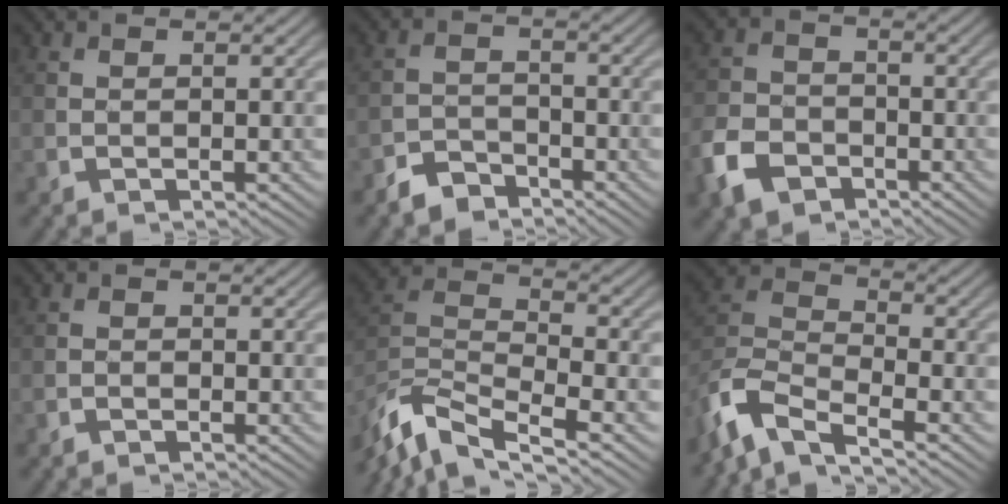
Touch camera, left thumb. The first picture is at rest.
{"total": 3.8, "force": [-3.2, 1.8, 1.1], "torque": [-0.019, 0.003, -0.069]}
{"total": 6.5, "force": [-4.0, 4.3, 2.9], "torque": [-0.076, -0.007, -0.092]}
{"total": 0.7, "force": [-0.6, 0.3, 0.2], "torque": [-0.001, -0.003, -0.011]}
{"total": 10.6, "force": [-7.8, 3.4, 6.4], "torque": [-0.138, -0.013, -0.164]}
{"total": 8.9, "force": [-6.8, 2.9, 5.1], "torque": [-0.118, -0.009, -0.154]}